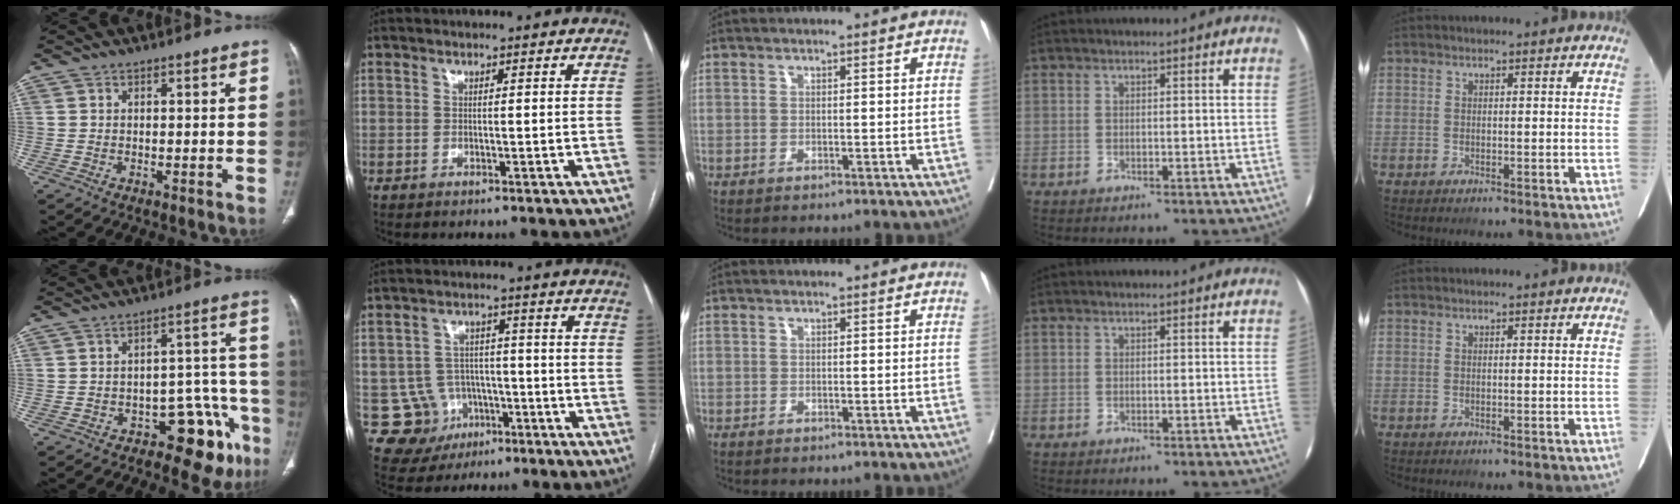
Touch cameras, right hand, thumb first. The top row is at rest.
{"thumb": {"total": 11.9, "force": [-6.9, 6.2, 7.5], "torque": [-0.041, 0.073, -0.087]}, "index": {"total": 8.4, "force": [-2.6, 8.0, 0.7], "torque": [-0.014, 0.013, -0.027]}}